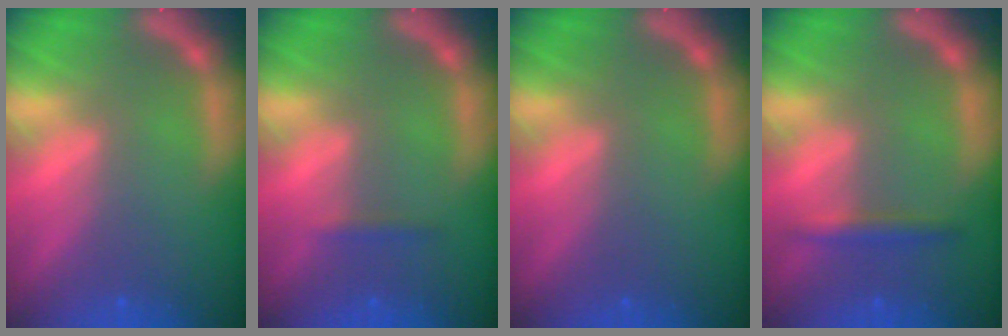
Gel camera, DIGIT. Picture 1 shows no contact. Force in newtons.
{"total": 0.9}
{"total": 0.0}
{"total": 1.9}